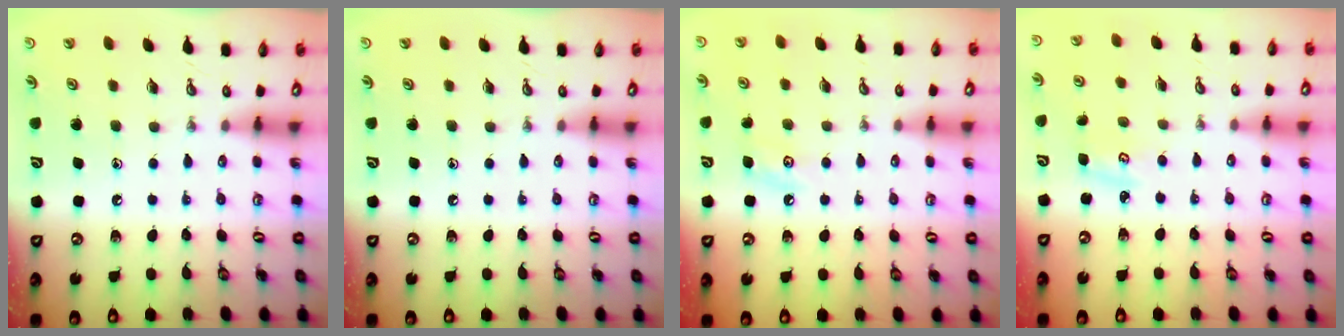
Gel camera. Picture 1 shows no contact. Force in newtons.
{"total": 0.0}
{"total": 5.3, "press": 5.2, "slide": 0.8}
{"total": 2.9, "press": 2.9, "slide": 0.2}